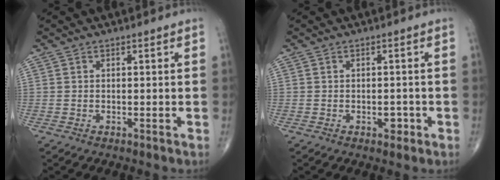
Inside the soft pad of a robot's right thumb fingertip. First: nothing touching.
{"total": 2.1, "force": [-0.8, 1.3, 1.4], "torque": [-0.009, 0.003, -0.009]}